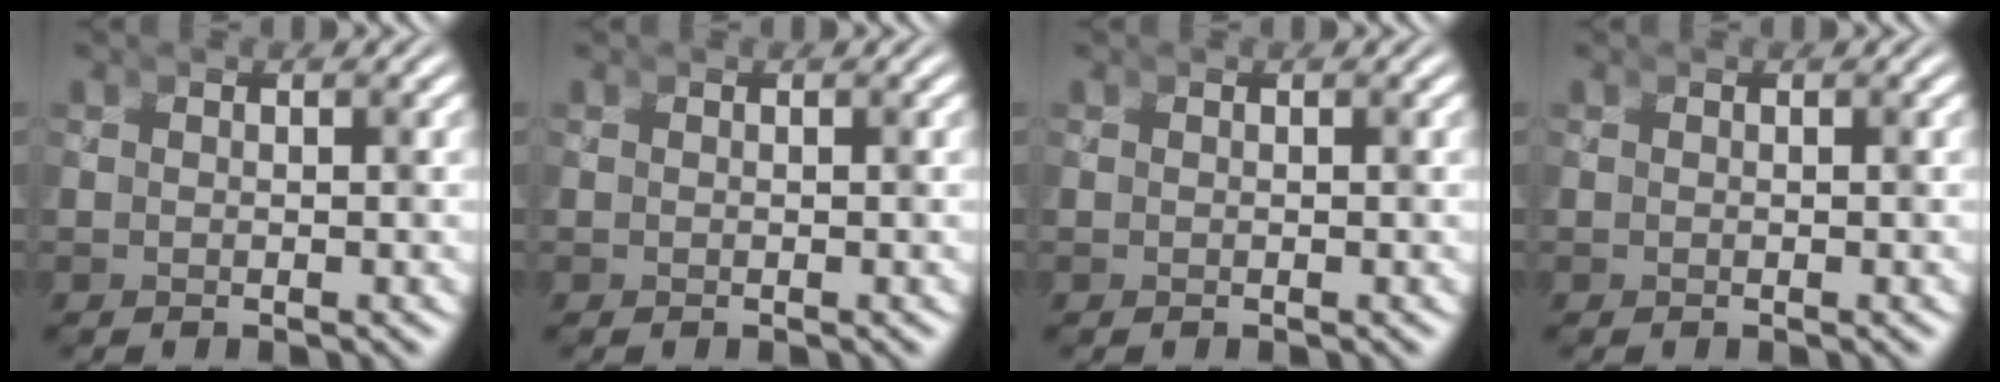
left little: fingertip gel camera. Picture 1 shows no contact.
{"total": 0.0}
{"total": 0.0}
{"total": 0.0}